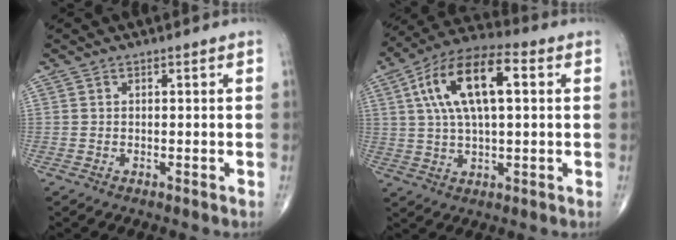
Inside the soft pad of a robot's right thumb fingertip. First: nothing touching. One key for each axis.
{"total": 16.0, "fx": 3.9, "fy": 6.8, "fz": 14.0, "tx": -0.254, "ty": 0.024, "tz": 0.062}